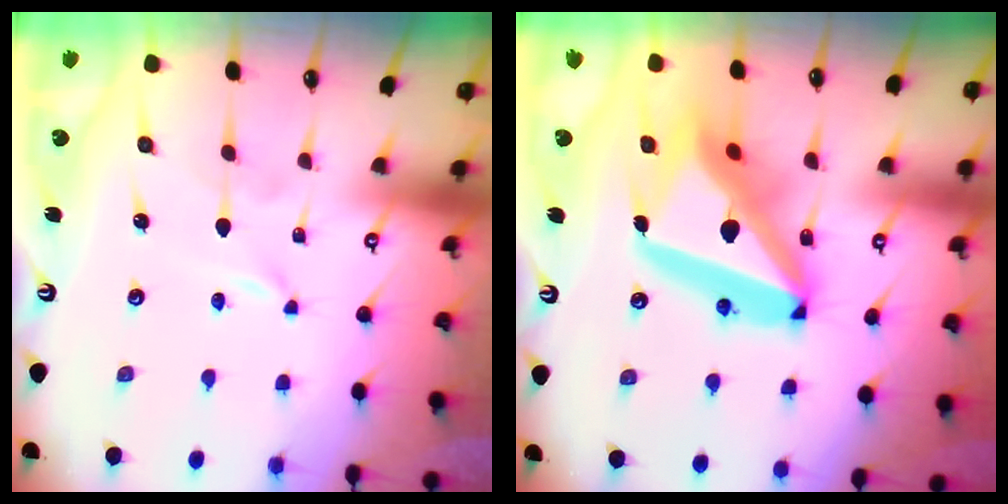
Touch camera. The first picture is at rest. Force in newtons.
{"total": 23.1, "press": 22.9, "slide": 2.7}